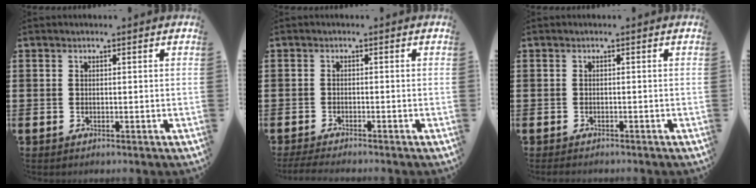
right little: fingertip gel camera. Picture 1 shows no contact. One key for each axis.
{"total": 1.4, "fx": -1.2, "fy": 0.0, "fz": 0.7, "tx": -0.011, "ty": 0.000, "tz": -0.023}
{"total": 0.5, "fx": -0.5, "fy": 0.1, "fz": 0.1, "tx": -0.003, "ty": -0.002, "tz": -0.011}